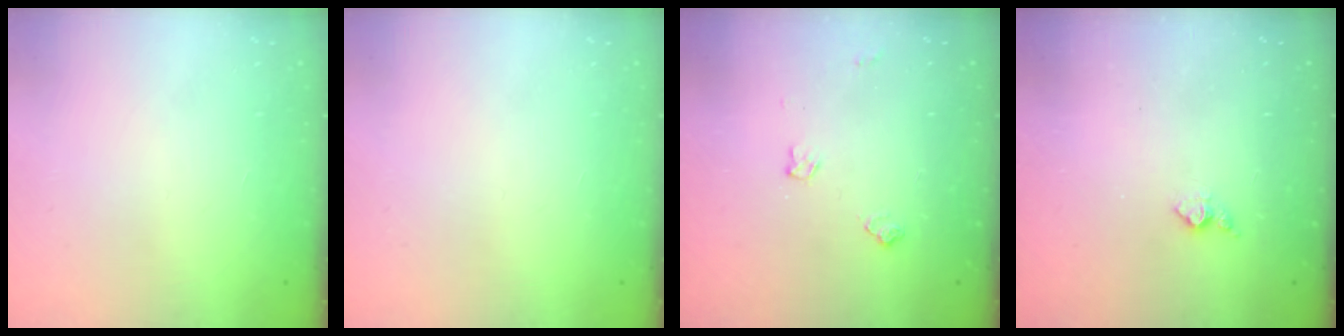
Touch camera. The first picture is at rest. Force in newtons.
{"total": 0.0}
{"total": 8.4, "press": 8.4, "slide": 0.8}
{"total": 5.2, "press": 5.1, "slide": 0.5}